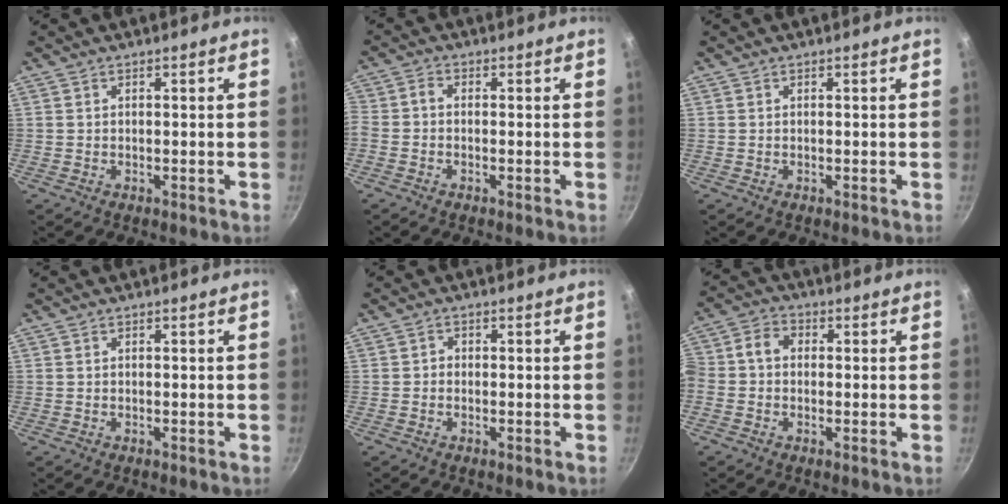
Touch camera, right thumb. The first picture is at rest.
{"total": 2.5, "force": [-1.2, 1.4, 1.6], "torque": [-0.045, 0.016, -0.035]}
{"total": 0.0}
{"total": 0.0}
{"total": 1.0, "force": [-0.5, 0.8, 0.3], "torque": [-0.002, 0.002, -0.011]}
{"total": 6.1, "force": [-0.3, 4.8, 3.8], "torque": [-0.077, 0.028, -0.026]}